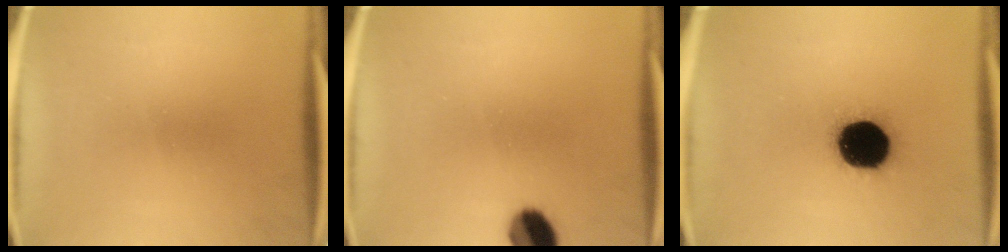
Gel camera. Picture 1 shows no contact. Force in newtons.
{"total": 7.5}
{"total": 19.3}